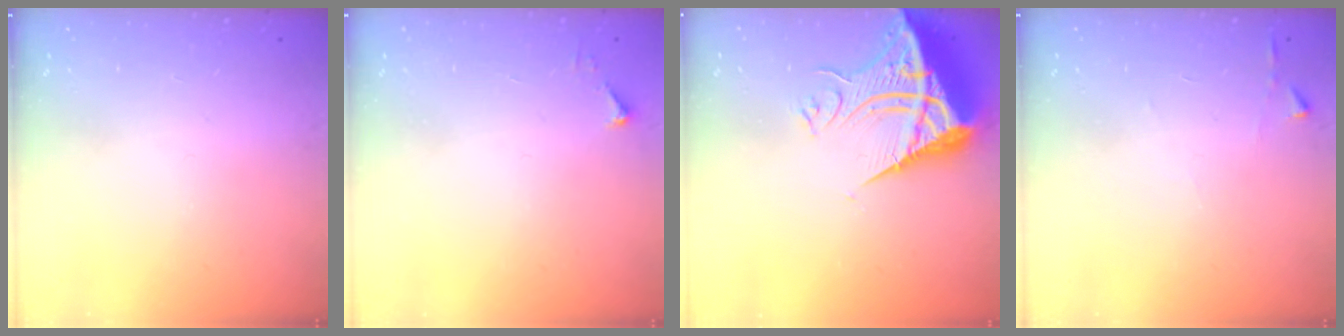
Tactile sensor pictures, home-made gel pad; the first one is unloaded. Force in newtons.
{"total": 2.5, "press": 2.5, "slide": 0.3}
{"total": 13.2, "press": 13.1, "slide": 1.2}
{"total": 2.9, "press": 2.9, "slide": 0.3}